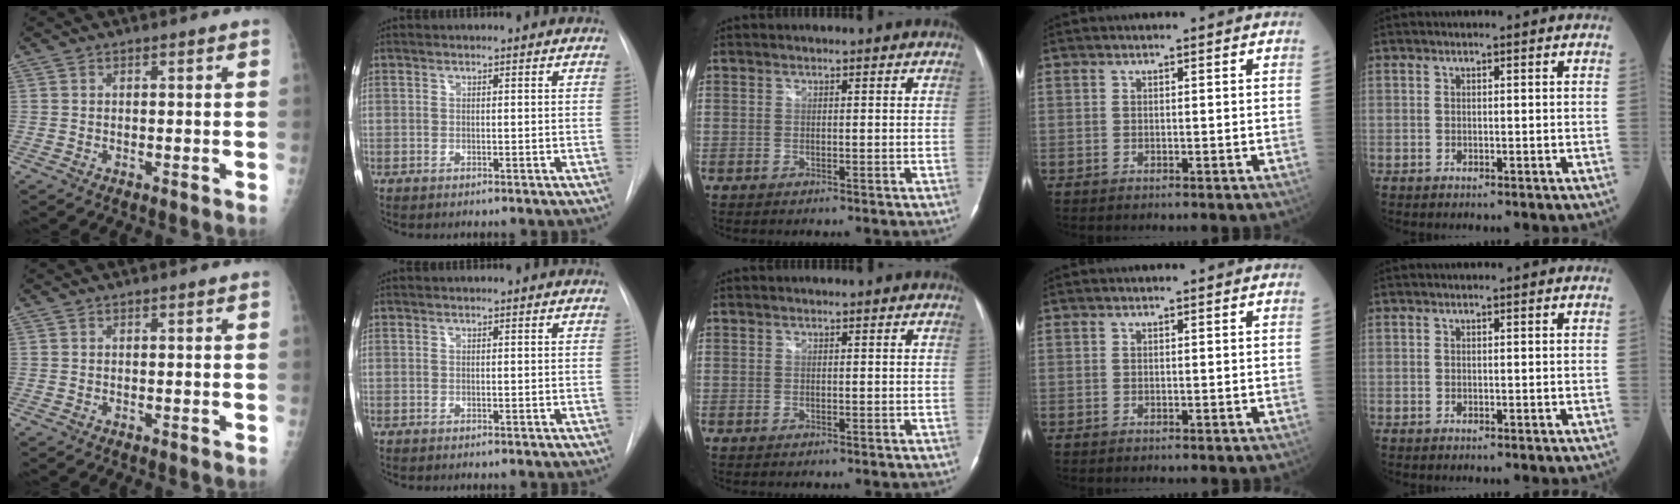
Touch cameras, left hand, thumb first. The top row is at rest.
{}